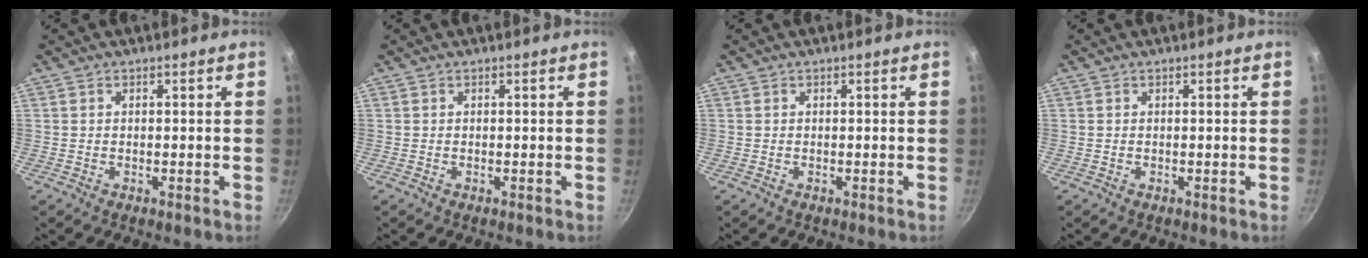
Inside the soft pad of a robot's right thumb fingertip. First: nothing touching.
{"total": 0.0}
{"total": 0.0}
{"total": 0.0}